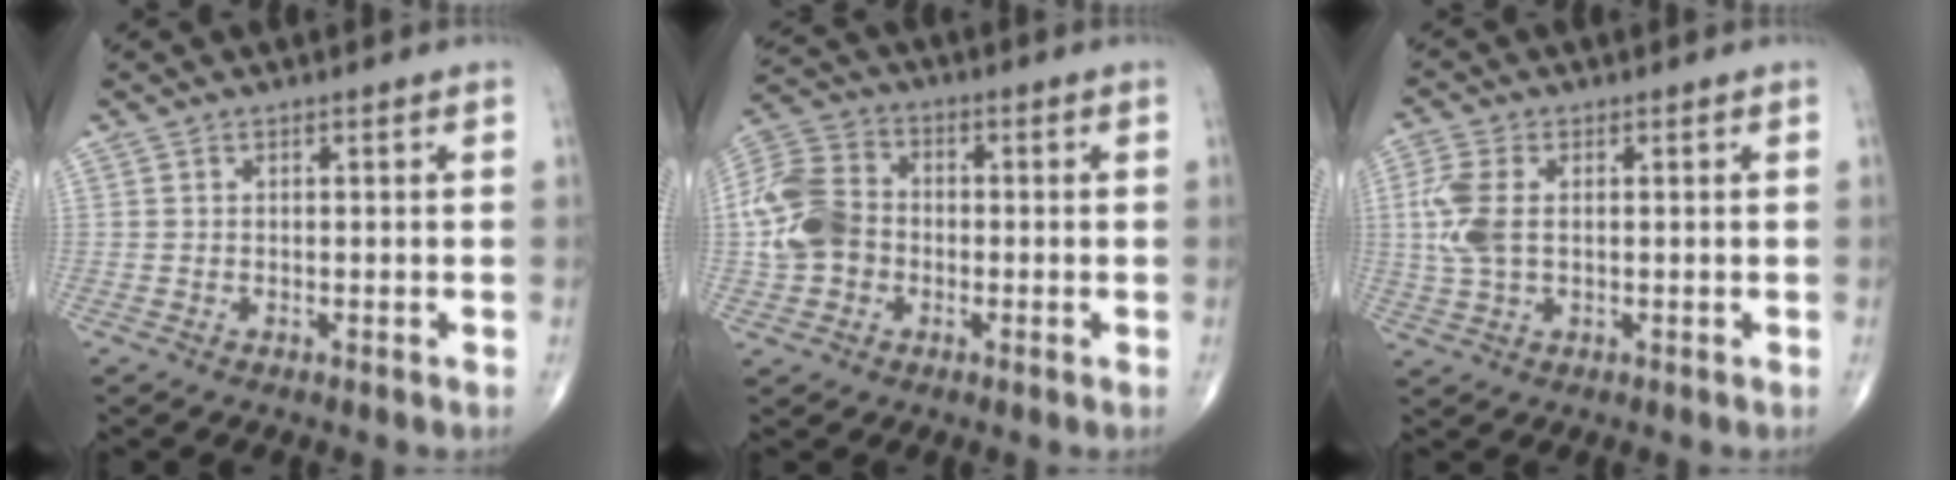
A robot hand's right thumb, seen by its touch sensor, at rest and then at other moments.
{"total": 11.3, "force": [-1.5, 9.0, 6.6], "torque": [-0.130, 0.031, -0.040]}
{"total": 6.9, "force": [0.5, 4.0, 5.6], "torque": [-0.146, 0.006, 0.009]}